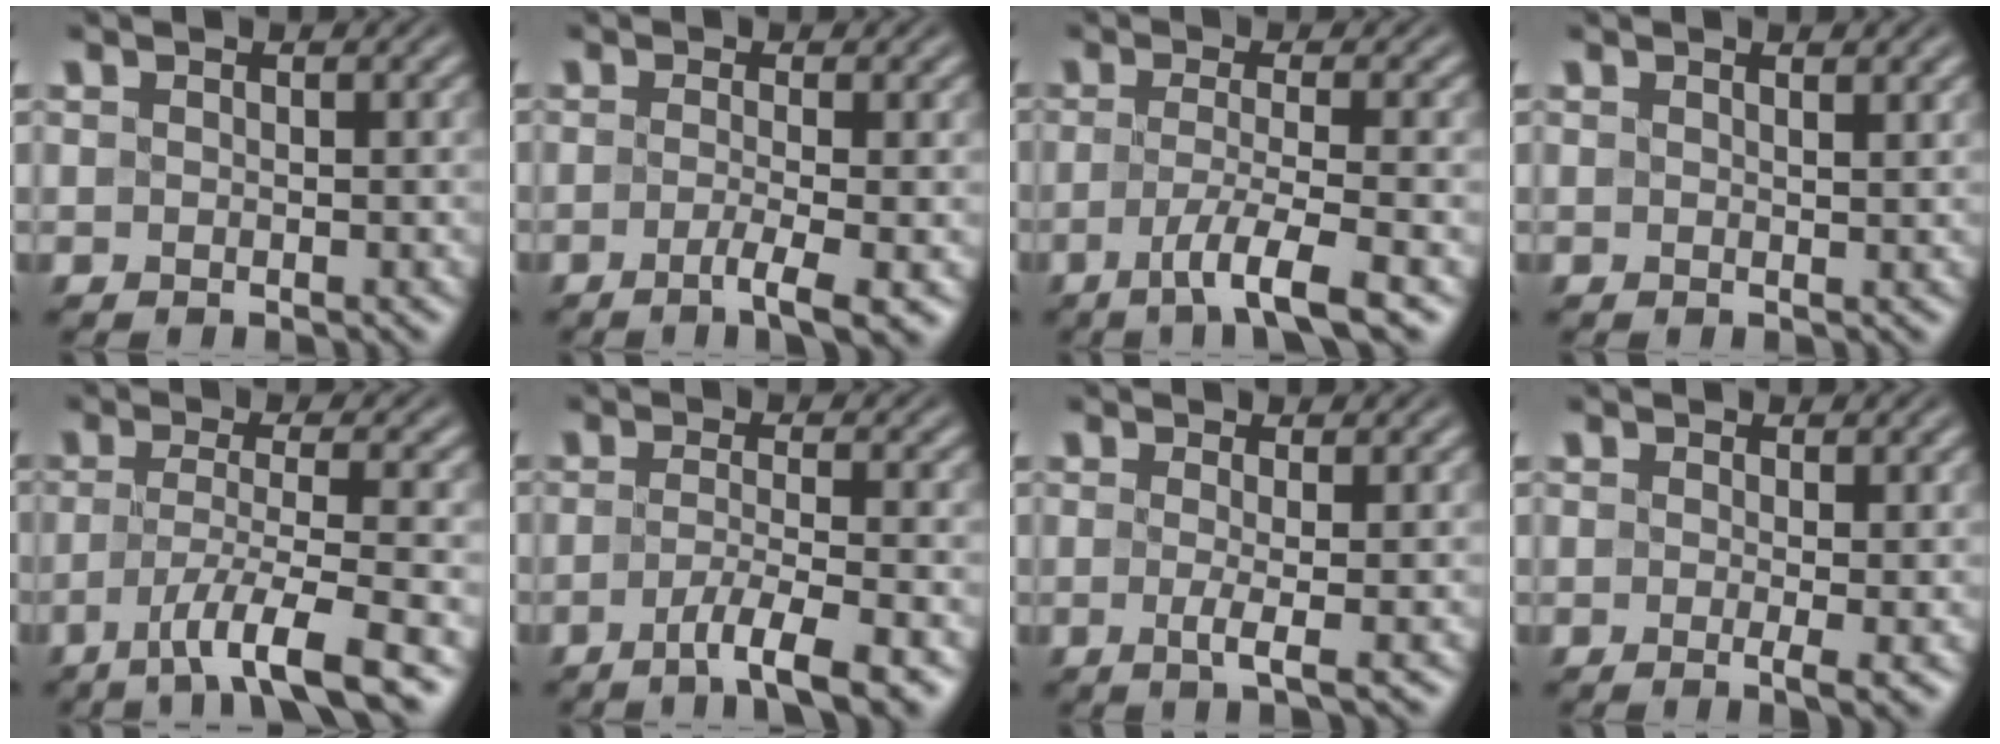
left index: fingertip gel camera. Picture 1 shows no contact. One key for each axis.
{"total": 3.6, "fx": -1.4, "fy": 0.7, "fz": 3.2, "tx": -0.047, "ty": -0.007, "tz": -0.029}
{"total": 4.8, "fx": -2.1, "fy": 0.8, "fz": 4.3, "tx": -0.071, "ty": -0.010, "tz": -0.044}
{"total": 1.5, "fx": 0.9, "fy": 0.5, "fz": 1.1, "tx": -0.008, "ty": 0.002, "tz": 0.002}
{"total": 6.0, "fx": -2.9, "fy": 0.9, "fz": 5.1, "tx": -0.085, "ty": -0.007, "tz": -0.056}
{"total": 4.8, "fx": -2.4, "fy": 0.8, "fz": 4.1, "tx": -0.063, "ty": -0.007, "tz": -0.048}
{"total": 2.5, "fx": -0.4, "fy": 0.4, "fz": 2.4, "tx": -0.039, "ty": -0.007, "tz": -0.010}
{"total": 2.3, "fx": -0.3, "fy": 0.4, "fz": 2.2, "tx": -0.027, "ty": -0.011, "tz": -0.004}